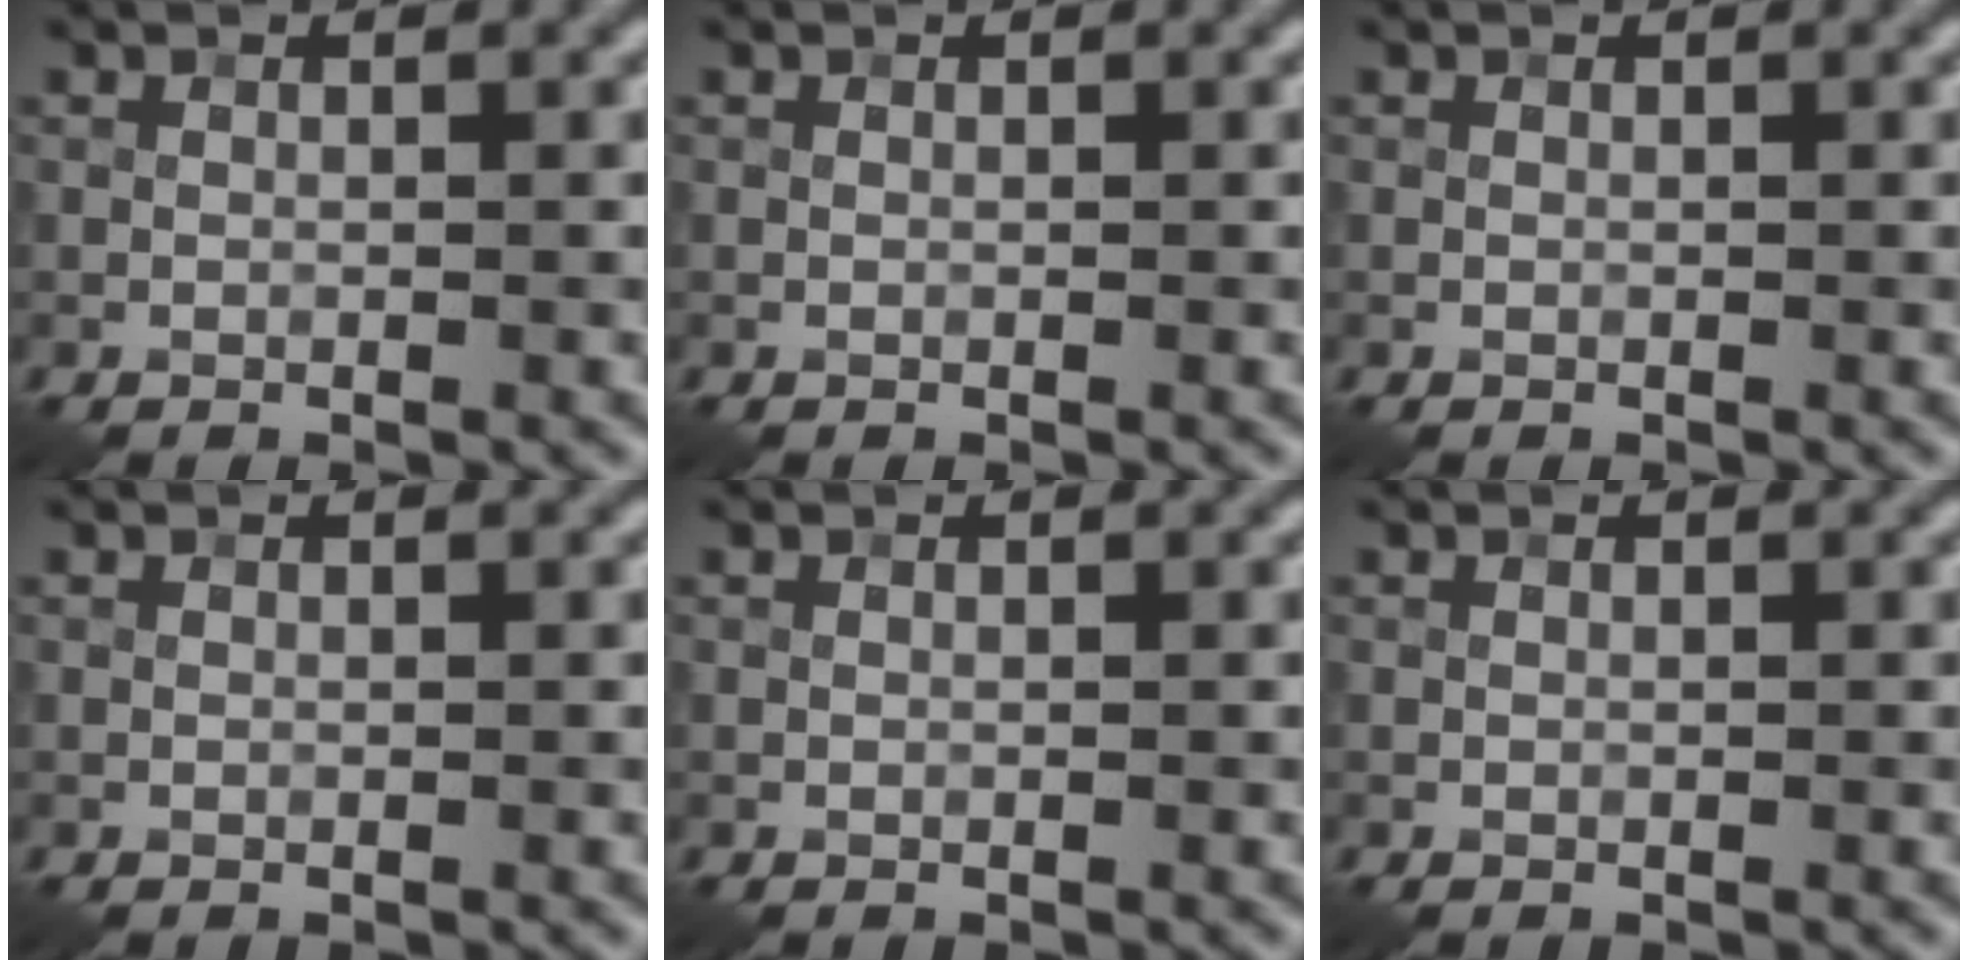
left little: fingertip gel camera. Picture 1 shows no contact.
{"total": 0.0}
{"total": 0.0}
{"total": 0.0}
{"total": 0.0}
{"total": 0.0}